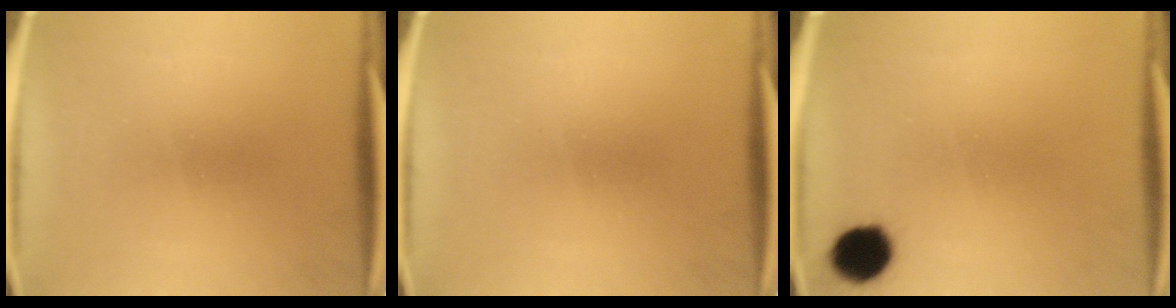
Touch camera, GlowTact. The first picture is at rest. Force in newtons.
{"total": 0.0}
{"total": 8.4}